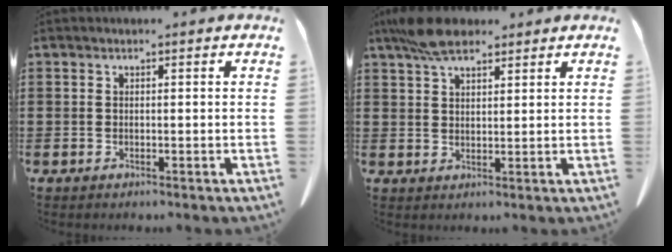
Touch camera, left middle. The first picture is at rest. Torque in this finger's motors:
{"motor_torque": [1.17, 0.97, 0.18, 0.07]}